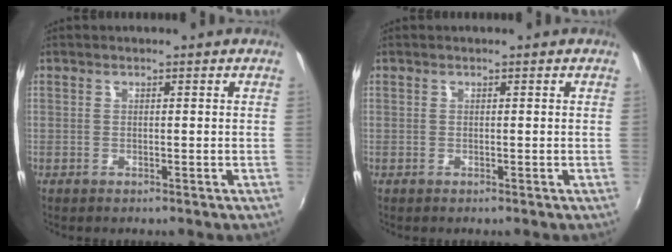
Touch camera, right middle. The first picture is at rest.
{"total": 0.0}